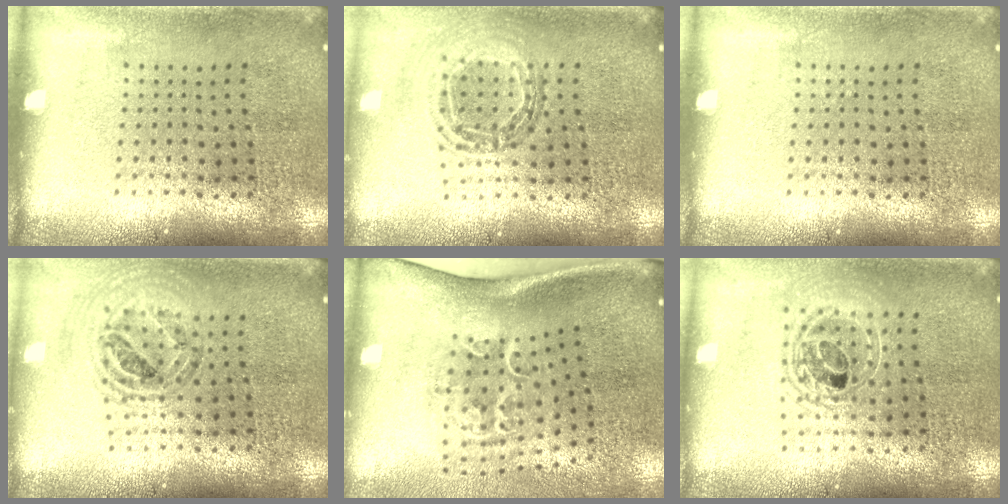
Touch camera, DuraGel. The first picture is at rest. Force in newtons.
{"total": 0.7, "press": 0.7, "slide": 0.1}
{"total": 0.0}
{"total": 0.9, "press": 0.9, "slide": 0.0}
{"total": 2.3, "press": 1.4, "slide": 1.8}
{"total": 1.7, "press": 1.4, "slide": 0.9}